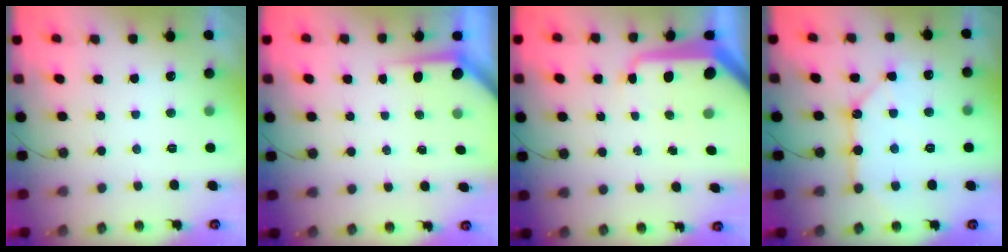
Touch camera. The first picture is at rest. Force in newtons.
{"total": 3.6, "press": 3.6, "slide": 0.4}
{"total": 13.7, "press": 13.6, "slide": 1.4}
{"total": 11.7, "press": 11.6, "slide": 1.2}